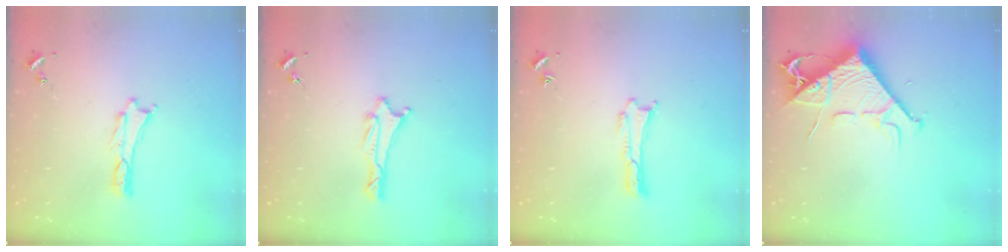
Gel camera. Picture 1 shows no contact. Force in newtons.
{"total": 1.3, "press": 1.3, "slide": 0.1}
{"total": 0.0}
{"total": 9.0, "press": 8.9, "slide": 1.1}